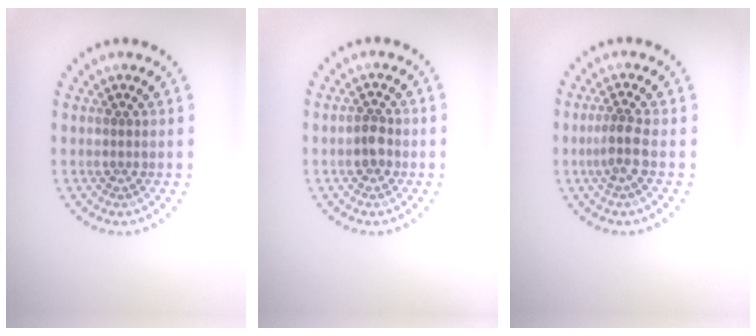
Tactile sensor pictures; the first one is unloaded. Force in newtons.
{"total": 1.7, "press": 1.7, "slide": 0.3}
{"total": 2.1, "press": 1.6, "slide": 1.4}